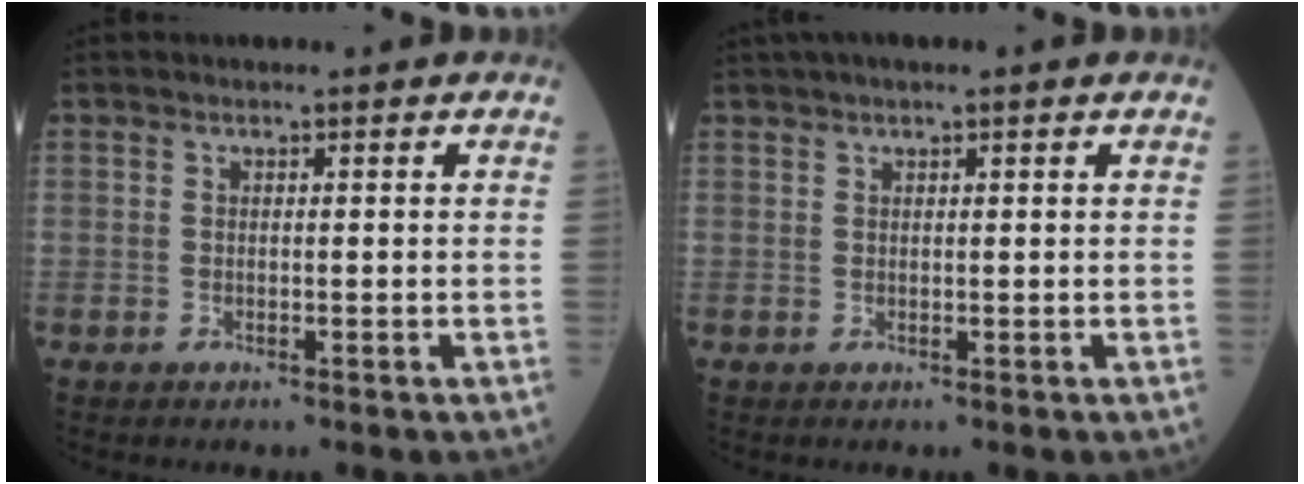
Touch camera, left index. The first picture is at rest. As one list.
[{"total": 4.5, "force": [3.5, 0.5, 2.9], "torque": [-0.043, 0.032, 0.055]}]